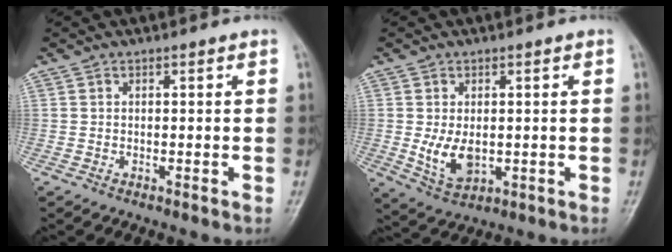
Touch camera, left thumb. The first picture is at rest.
{"total": 6.2, "force": [-0.3, 3.9, 4.8], "torque": [-0.081, -0.015, 0.007]}